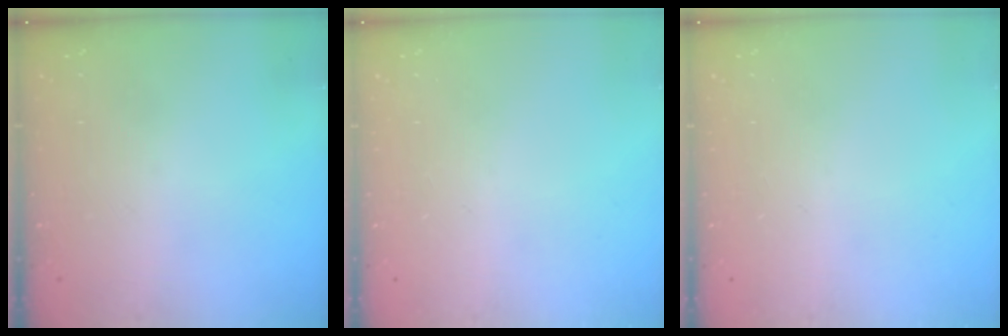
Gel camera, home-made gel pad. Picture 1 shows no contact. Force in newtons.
{"total": 0.0}
{"total": 0.0}